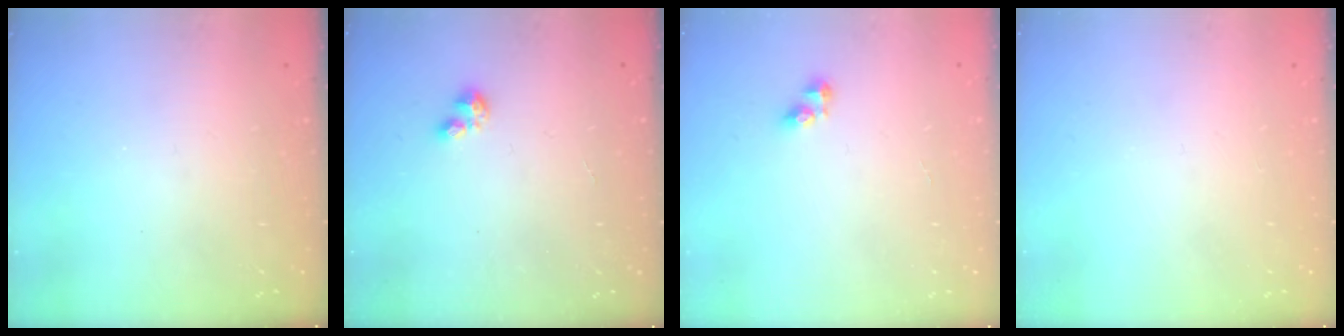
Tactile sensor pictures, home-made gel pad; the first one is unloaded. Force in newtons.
{"total": 1.3, "press": 1.2, "slide": 0.3}
{"total": 3.3, "press": 3.2, "slide": 0.5}
{"total": 0.0}